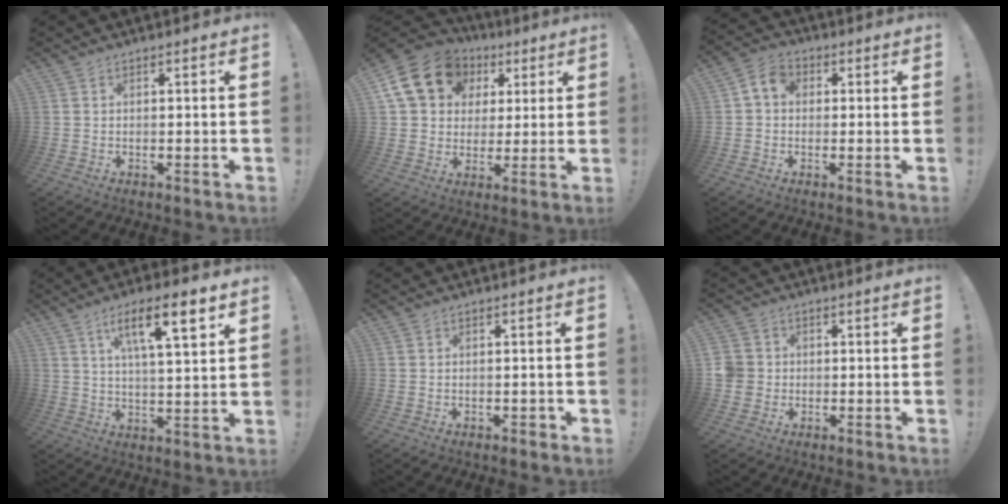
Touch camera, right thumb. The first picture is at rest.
{"total": 18.8, "force": [7.1, 14.7, 9.3], "torque": [-0.136, -0.021, 0.143]}
{"total": 5.6, "force": [0.7, 4.4, 3.5], "torque": [-0.053, 0.008, 0.014]}
{"total": 12.7, "force": [6.0, 2.8, 10.8], "torque": [-0.173, -0.014, 0.090]}
{"total": 1.2, "force": [-0.5, 0.9, 0.5], "torque": [-0.012, 0.007, -0.009]}
{"total": 5.2, "force": [-0.4, 4.9, 1.7], "torque": [-0.047, 0.010, -0.006]}